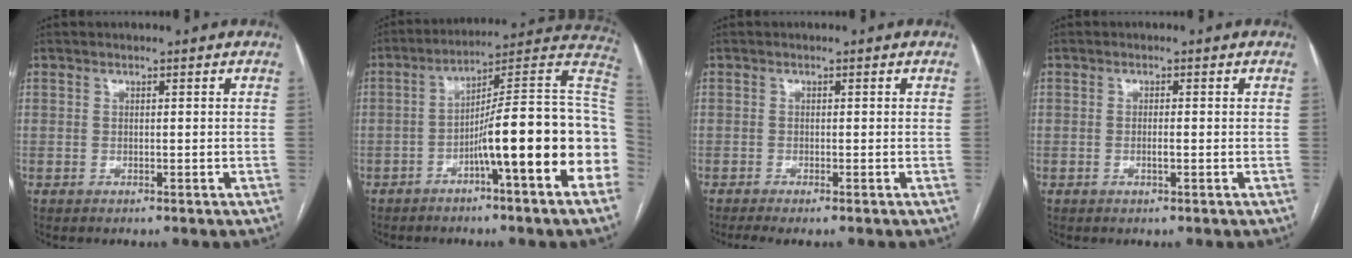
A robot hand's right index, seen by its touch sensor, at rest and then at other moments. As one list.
[{"total": 18.8, "force": [-5.0, 0.6, 18.1], "torque": [-0.191, 0.038, -0.071]}, {"total": 2.5, "force": [-1.9, 0.1, 1.7], "torque": [-0.026, -0.005, -0.033]}, {"total": 1.3, "force": [-0.4, 0.2, 1.3], "torque": [-0.024, 0.001, -0.005]}]